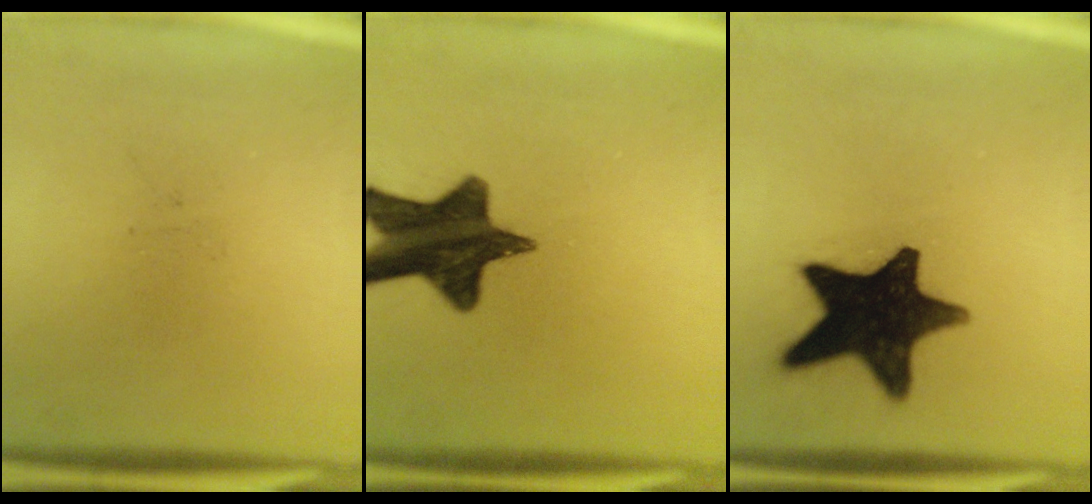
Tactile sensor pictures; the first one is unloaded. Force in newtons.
{"total": 14.7}
{"total": 17.9}